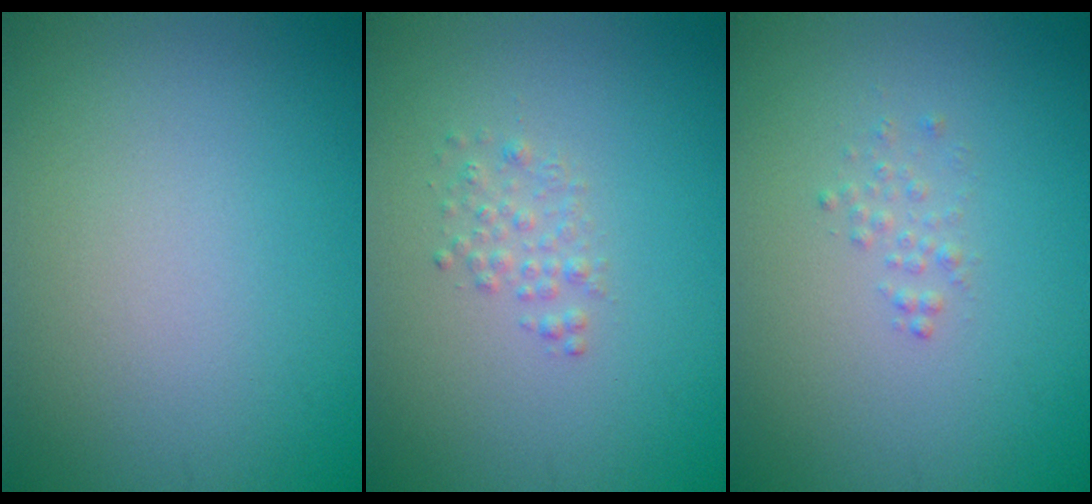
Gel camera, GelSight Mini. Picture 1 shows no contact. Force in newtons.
{"total": 1.3, "press": 1.3, "slide": 0.0}
{"total": 0.9, "press": 0.9, "slide": 0.0}